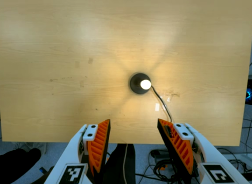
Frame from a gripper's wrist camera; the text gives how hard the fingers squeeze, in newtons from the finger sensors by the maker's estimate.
{"total": 0.0}